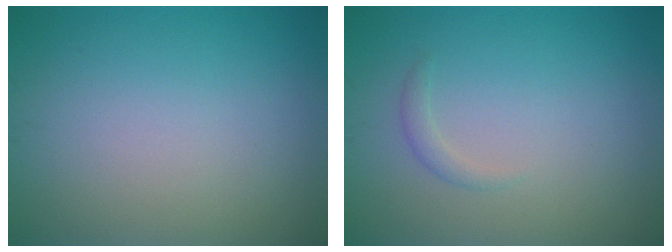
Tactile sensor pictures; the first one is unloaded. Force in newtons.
{"total": 0.9, "press": 0.9, "slide": 0.1}